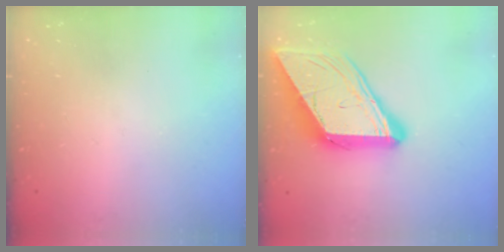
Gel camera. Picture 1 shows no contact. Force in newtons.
{"total": 17.6, "press": 17.5, "slide": 1.9}